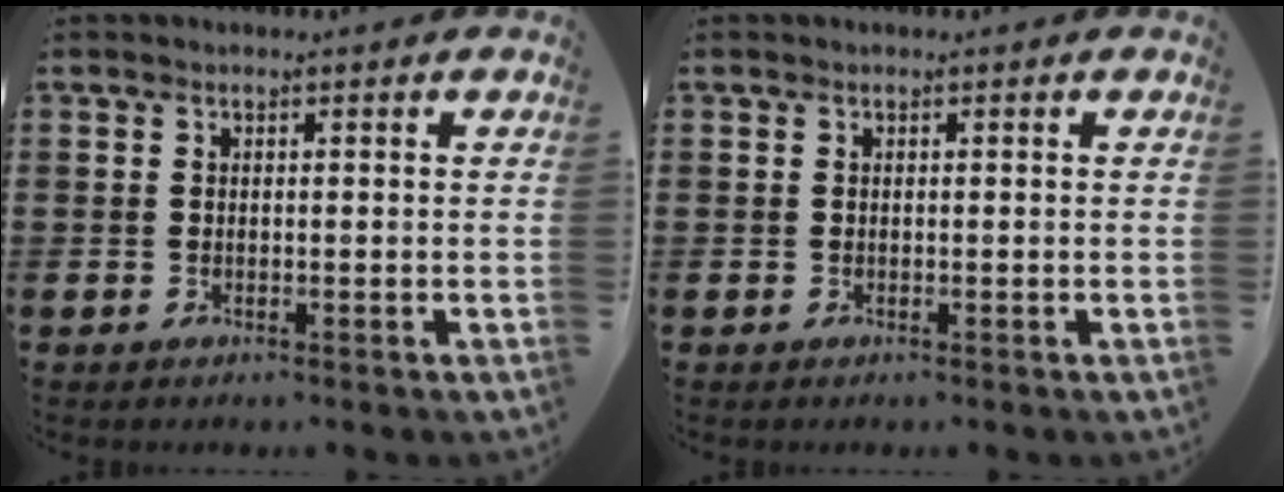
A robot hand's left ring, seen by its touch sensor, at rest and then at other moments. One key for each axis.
{"total": 0.0}